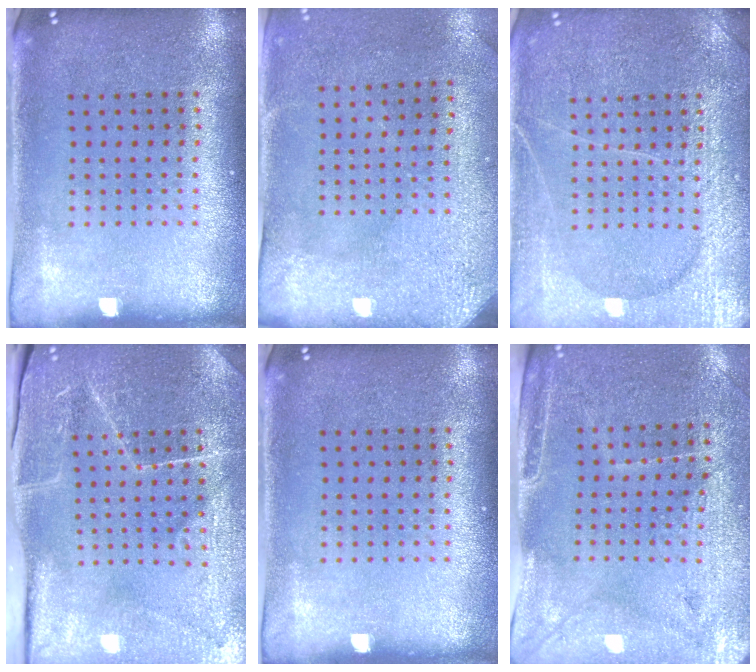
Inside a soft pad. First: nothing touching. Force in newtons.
{"total": 3.0, "press": 2.3, "slide": 1.9}
{"total": 5.8, "press": 5.7, "slide": 0.8}
{"total": 3.8, "press": 3.7, "slide": 0.2}
{"total": 0.0}
{"total": 3.0, "press": 2.8, "slide": 1.3}